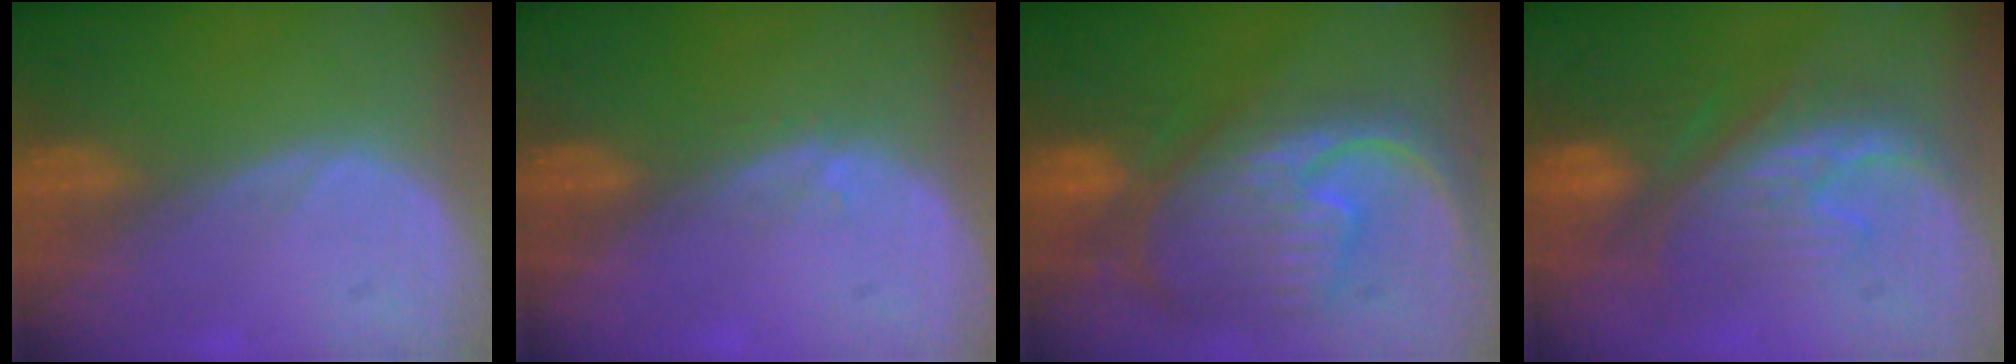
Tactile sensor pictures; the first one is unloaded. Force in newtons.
{"total": 1.0, "press": 0.7, "slide": 0.7}
{"total": 12.3, "press": 10.6, "slide": 6.2}
{"total": 9.0, "press": 8.5, "slide": 3.0}